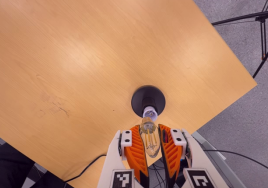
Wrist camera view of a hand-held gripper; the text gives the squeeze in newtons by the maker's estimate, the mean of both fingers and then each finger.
{"total": 21.7, "left": 26.1, "right": 17.3}